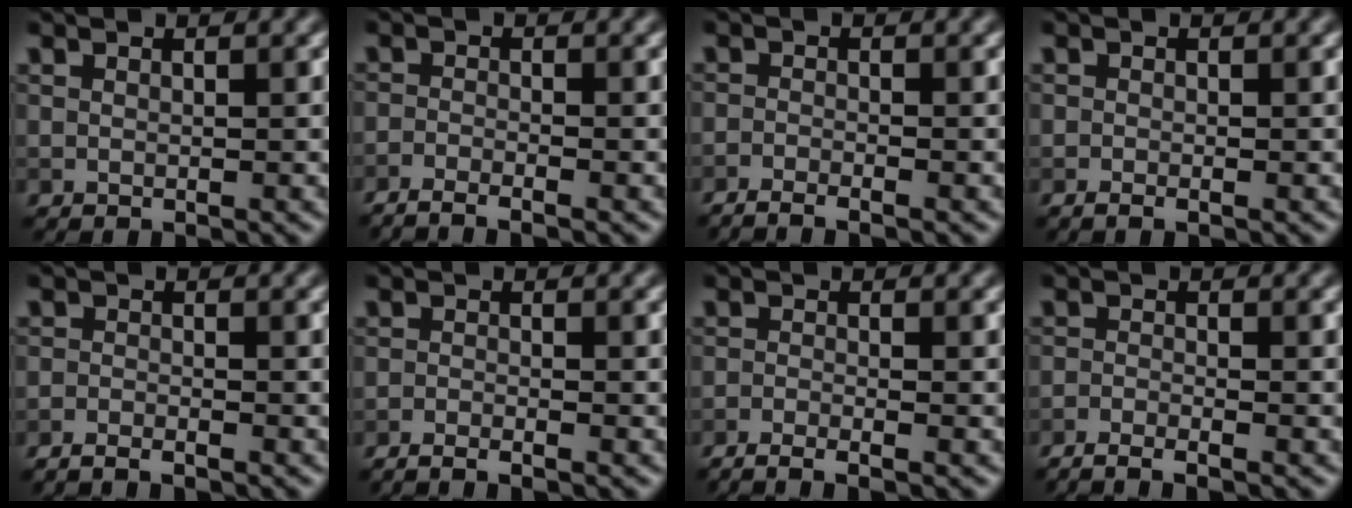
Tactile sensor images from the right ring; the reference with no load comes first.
{"total": 3.3, "force": [-2.6, 0.6, 1.9], "torque": [-0.036, -0.005, -0.049]}
{"total": 2.8, "force": [-2.2, 0.5, 1.7], "torque": [-0.030, 0.000, -0.041]}
{"total": 0.9, "force": [-0.5, 0.2, 0.6], "torque": [-0.012, -0.003, -0.010]}
{"total": 2.5, "force": [-2.2, 0.4, 1.1], "torque": [-0.020, 0.001, -0.038]}
{"total": 2.6, "force": [-2.0, 0.5, 1.6], "torque": [-0.025, 0.001, -0.040]}
{"total": 3.6, "force": [-2.7, 0.7, 2.3], "torque": [-0.039, -0.004, -0.053]}
{"total": 3.6, "force": [-2.9, 0.6, 2.1], "torque": [-0.036, -0.008, -0.057]}